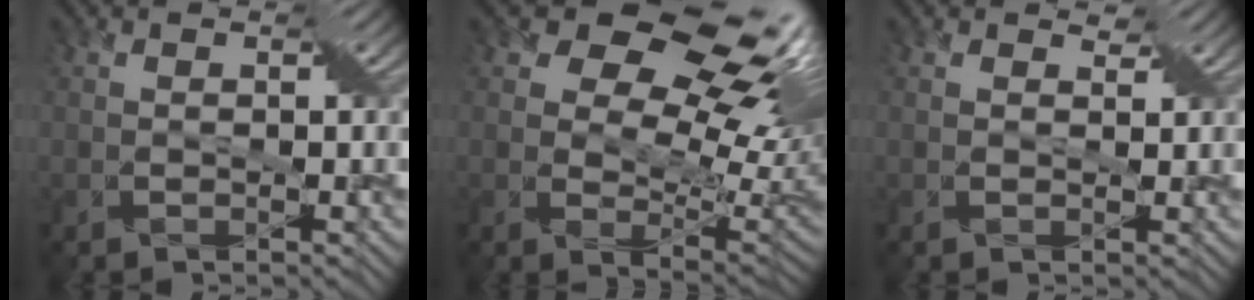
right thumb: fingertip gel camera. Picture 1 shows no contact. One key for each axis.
{"total": 16.6, "fx": 9.1, "fy": 9.2, "fz": 10.4, "tx": -0.177, "ty": 0.033, "tz": 0.150}
{"total": 1.3, "fx": 1.1, "fy": 0.5, "fz": 0.3, "tx": -0.016, "ty": 0.007, "tz": 0.006}